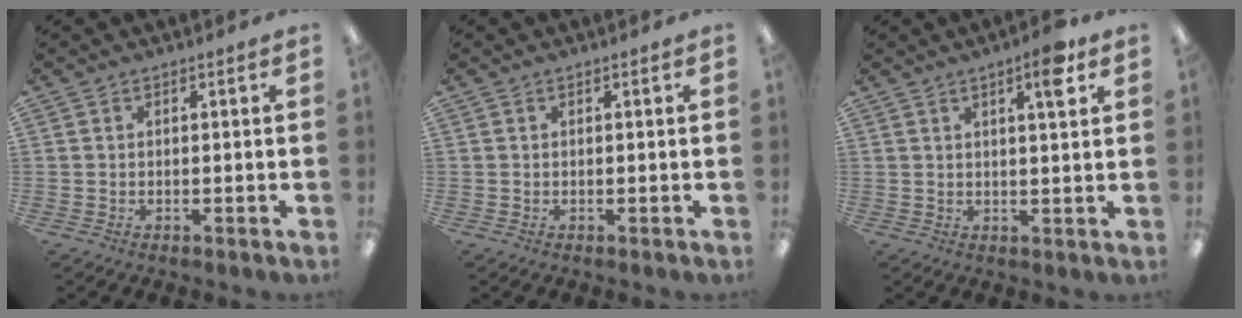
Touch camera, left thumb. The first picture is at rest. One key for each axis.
{"total": 0.0}
{"total": 5.8, "fx": 3.3, "fy": 1.0, "fz": 4.6, "tx": -0.067, "ty": -0.008, "tz": 0.049}